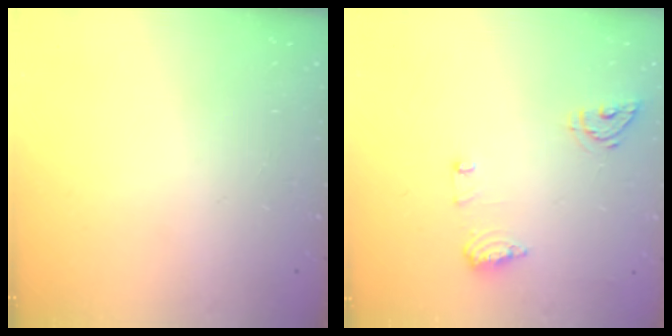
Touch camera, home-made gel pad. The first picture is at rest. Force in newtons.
{"total": 9.2, "press": 9.0, "slide": 2.1}